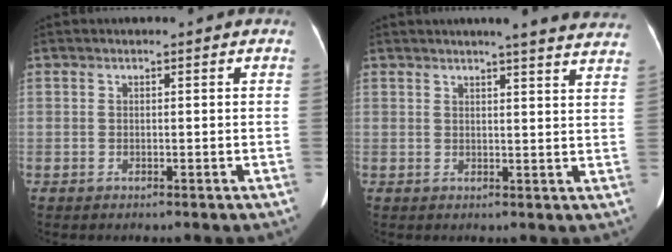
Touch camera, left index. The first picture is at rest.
{"total": 14.5, "force": [13.3, 0.3, 5.6], "torque": [-0.062, -0.030, 0.138]}